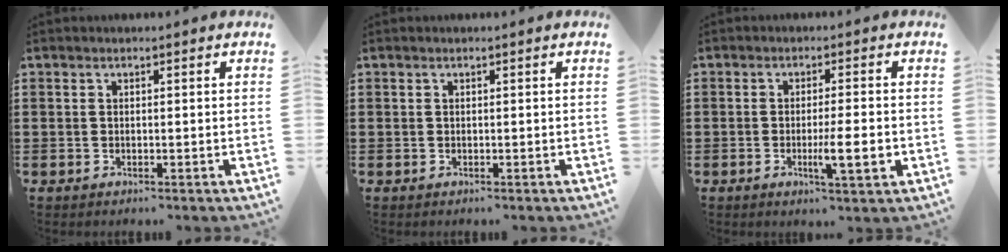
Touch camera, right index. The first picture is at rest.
{"total": 0.0}
{"total": 5.7, "force": [-1.4, 0.7, 5.5], "torque": [-0.088, -0.007, -0.023]}